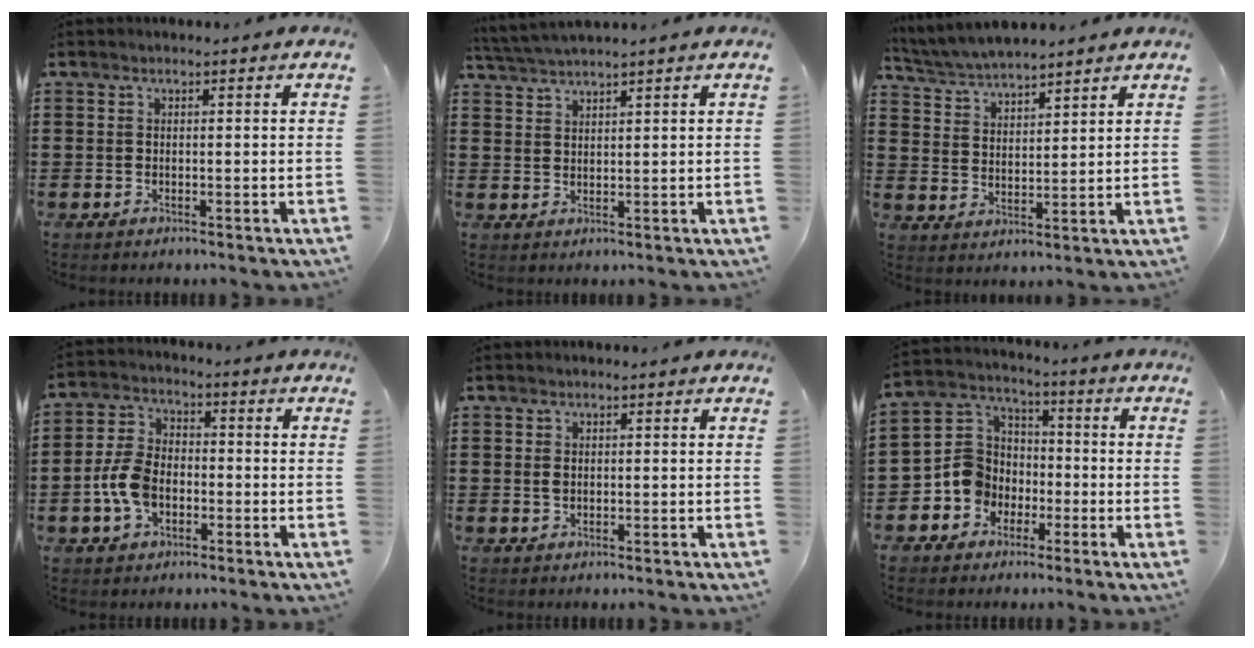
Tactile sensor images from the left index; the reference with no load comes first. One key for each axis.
{"total": 2.8, "fx": 2.7, "fy": -0.5, "fz": 0.6, "tx": -0.019, "ty": -0.002, "tz": 0.051}
{"total": 4.8, "fx": 4.8, "fy": 0.3, "fz": 0.5, "tx": -0.030, "ty": -0.018, "tz": 0.086}
{"total": 7.1, "fx": -2.0, "fy": 4.7, "fz": 5.0, "tx": -0.129, "ty": 0.003, "tz": -0.045}
{"total": 1.0, "fx": 0.2, "fy": 0.6, "fz": 0.7, "tx": -0.017, "ty": 0.003, "tz": 0.003}
{"total": 7.6, "fx": -2.3, "fy": 6.9, "fz": 1.9, "tx": -0.089, "ty": 0.004, "tz": -0.052}